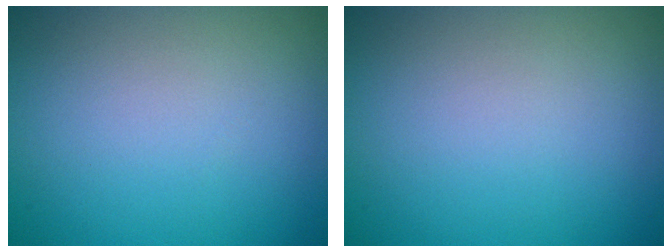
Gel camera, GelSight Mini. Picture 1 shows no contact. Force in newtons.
{"total": 0.0}